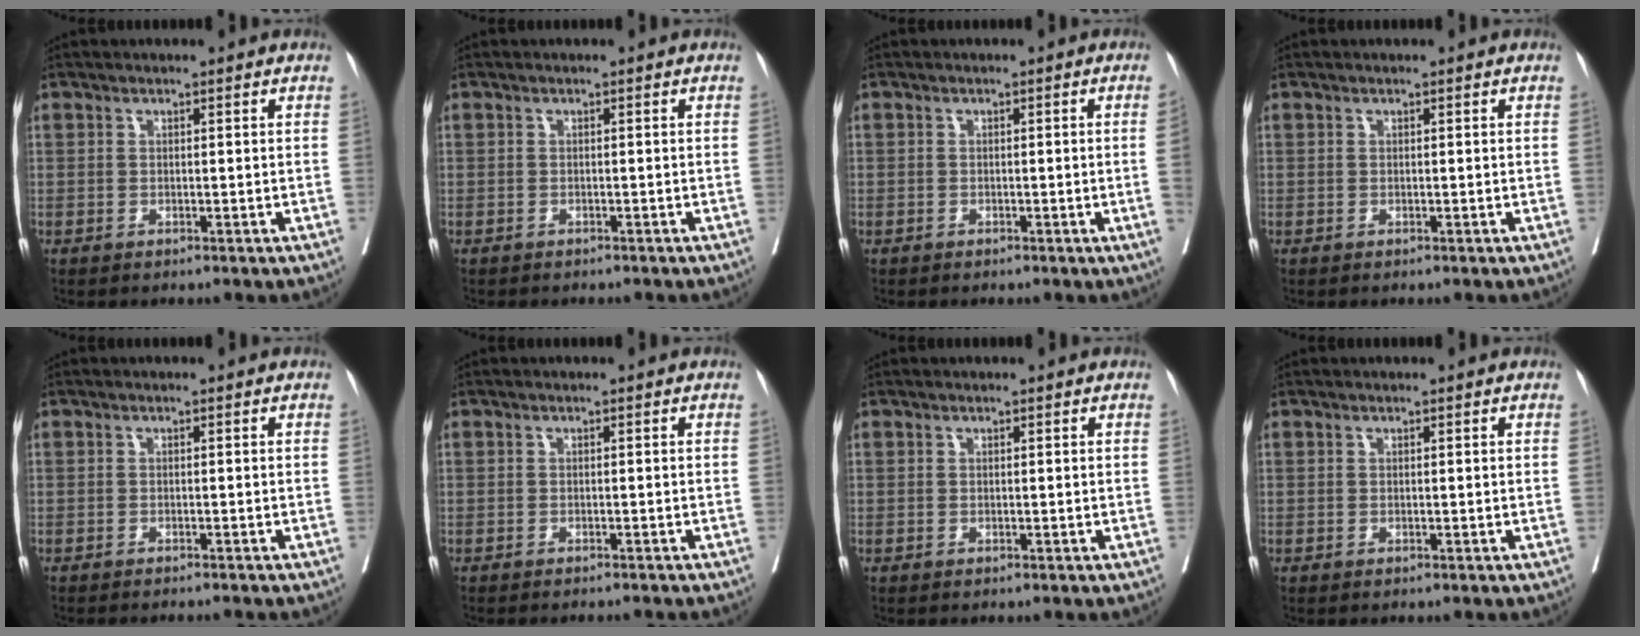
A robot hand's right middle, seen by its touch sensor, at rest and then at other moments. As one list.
[{"total": 2.3, "force": [-2.0, 0.9, 0.6], "torque": [-0.013, -0.003, -0.027]}, {"total": 1.1, "force": [-0.3, -0.2, 1.0], "torque": [-0.013, 0.002, -0.005]}, {"total": 0.0}, {"total": 5.0, "force": [-4.7, 0.3, 1.8], "torque": [-0.016, -0.010, -0.059]}, {"total": 4.8, "force": [-4.6, 0.5, 1.5], "torque": [-0.017, -0.011, -0.054]}, {"total": 0.0}, {"total": 0.0}]